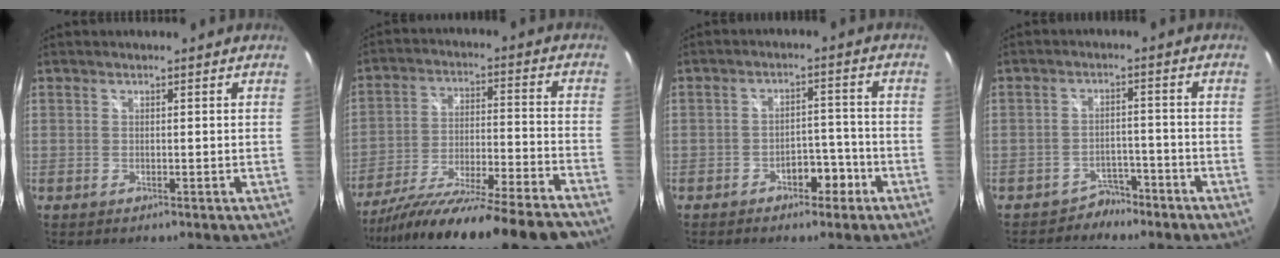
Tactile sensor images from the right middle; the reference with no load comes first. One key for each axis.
{"total": 24.6, "fx": -21.6, "fy": -0.1, "fz": 11.8, "tx": -0.202, "ty": -0.070, "tz": -0.334}
{"total": 4.8, "fx": -3.2, "fy": 2.8, "fz": 2.3, "tx": -0.042, "ty": 0.012, "tz": -0.041}
{"total": 4.5, "fx": -3.8, "fy": 2.4, "fz": 0.2, "tx": -0.009, "ty": 0.013, "tz": -0.059}